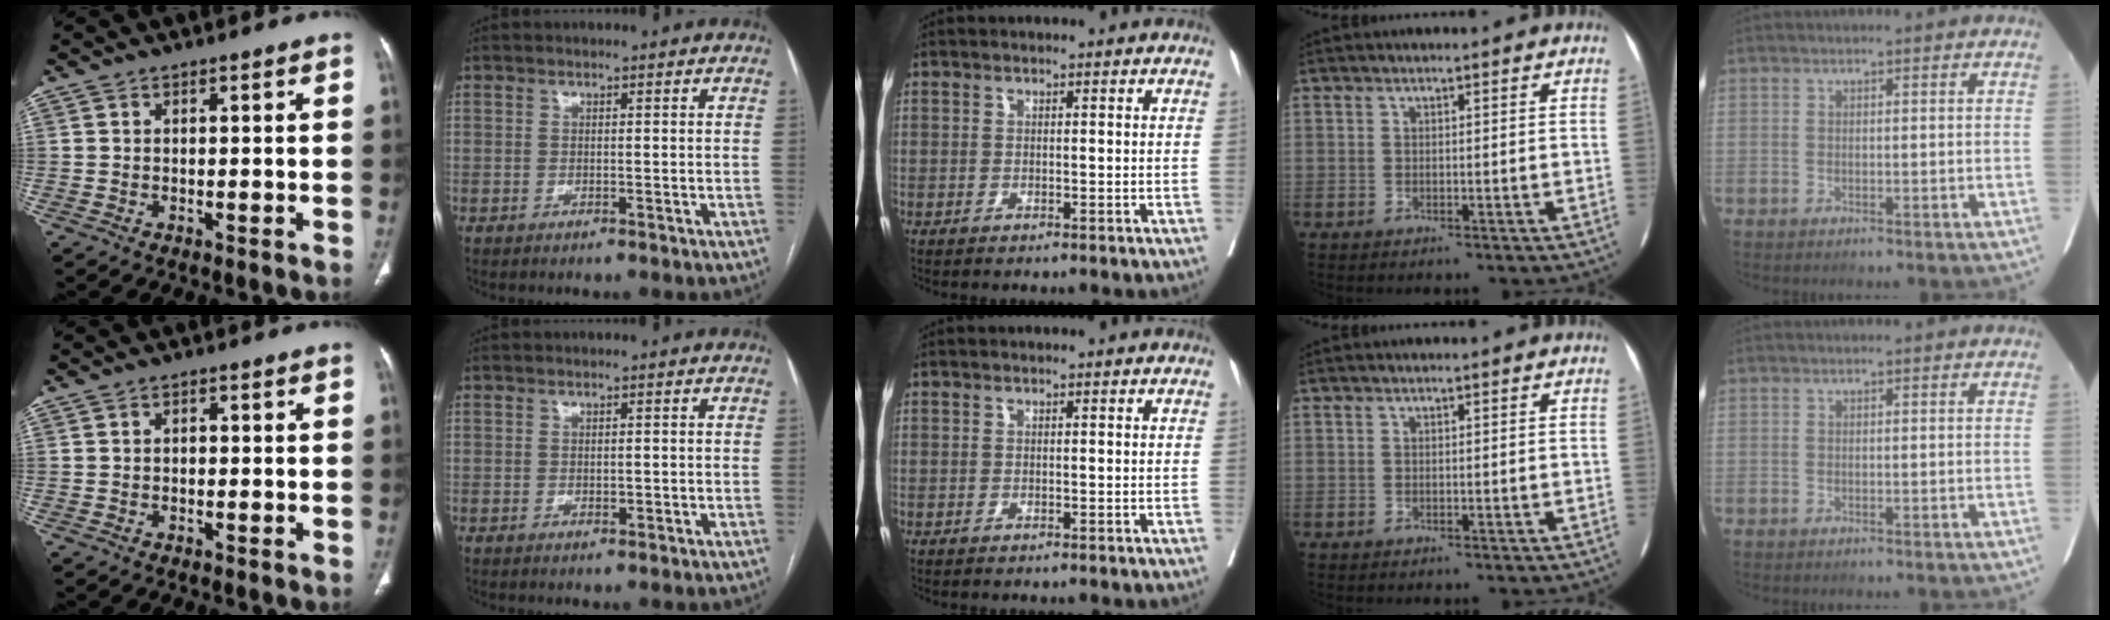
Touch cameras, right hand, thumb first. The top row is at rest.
{"thumb": {"total": 0.9, "force": [0.0, 0.7, 0.6], "torque": [-0.005, 0.007, -0.003]}, "index": {"total": 1.3, "force": [-0.2, 0.6, 1.1], "torque": [-0.018, -0.002, 0.000]}}